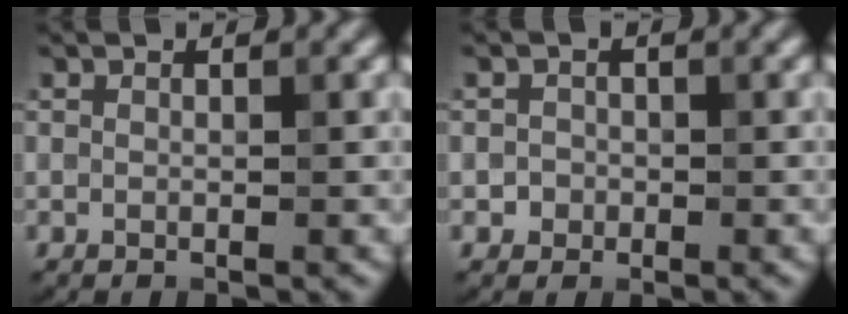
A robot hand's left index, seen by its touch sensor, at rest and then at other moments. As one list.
[{"total": 1.1, "force": [-0.3, 1.0, 0.1], "torque": [0.011, 0.000, -0.008]}]